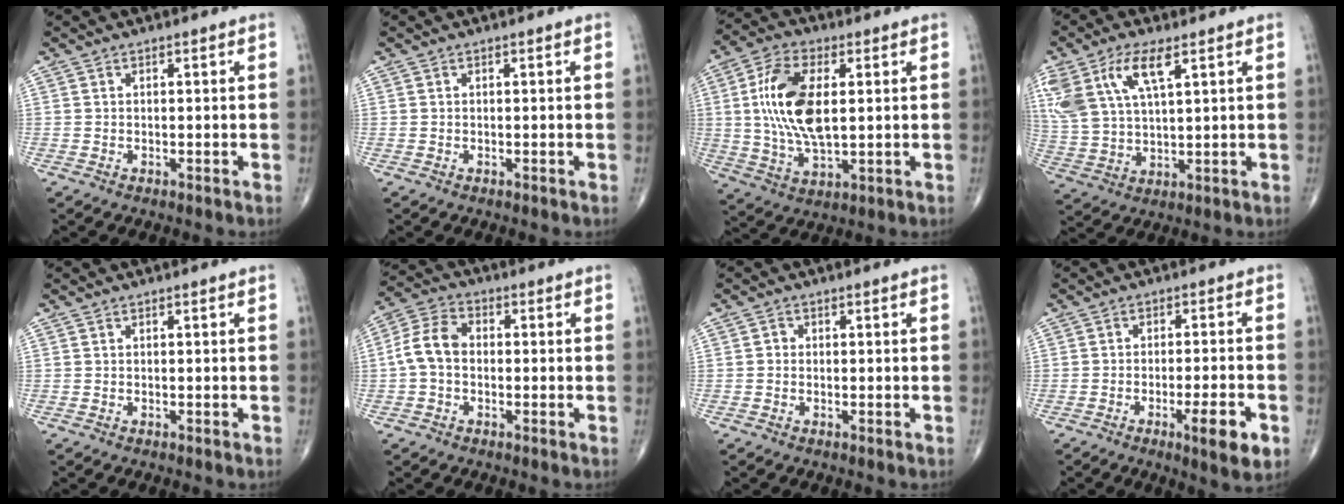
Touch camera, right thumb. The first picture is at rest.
{"total": 0.0}
{"total": 14.4, "force": [2.3, 7.5, 12.1], "torque": [-0.233, -0.003, 0.044]}
{"total": 13.7, "force": [6.5, 5.9, 10.5], "torque": [-0.231, -0.008, 0.130]}
{"total": 0.0}
{"total": 7.3, "force": [-0.5, 5.1, 5.1], "torque": [-0.097, 0.025, -0.022]}
{"total": 1.0, "force": [-0.1, 0.9, 0.4], "torque": [0.001, 0.003, -0.006]}
{"total": 7.7, "force": [-3.2, 1.4, 6.9], "torque": [-0.103, 0.004, -0.044]}